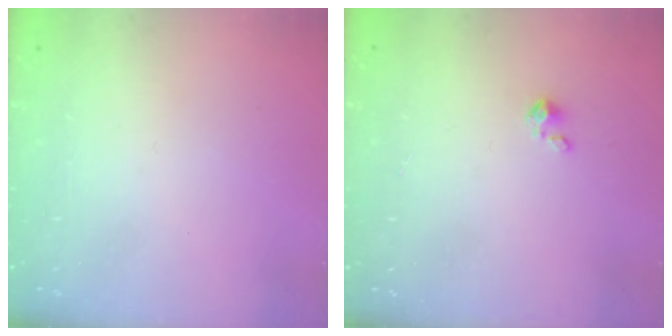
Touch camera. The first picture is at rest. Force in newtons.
{"total": 0.0}